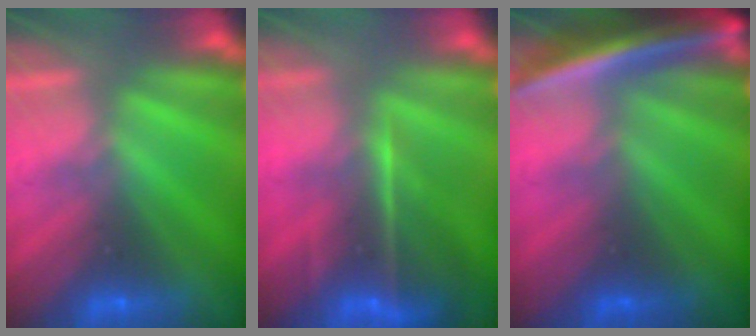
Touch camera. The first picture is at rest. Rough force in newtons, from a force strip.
{"total": 7.6}
{"total": 7.1}